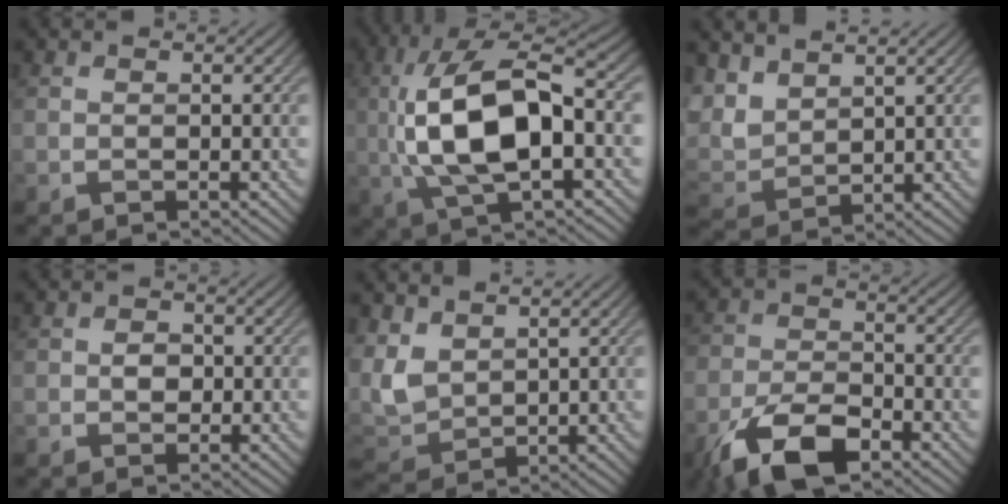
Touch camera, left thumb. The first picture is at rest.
{"total": 14.2, "force": [-0.1, 6.0, 12.9], "torque": [-0.267, 0.009, -0.007]}
{"total": 5.9, "force": [4.1, 2.9, 3.0], "torque": [-0.089, 0.003, 0.082]}
{"total": 1.9, "force": [-0.1, 1.6, 1.0], "torque": [-0.018, -0.004, -0.007]}
{"total": 7.5, "force": [3.5, 4.9, 4.6], "torque": [-0.150, 0.002, 0.076]}
{"total": 9.4, "force": [-5.9, 4.2, 5.9], "torque": [-0.117, -0.009, -0.123]}